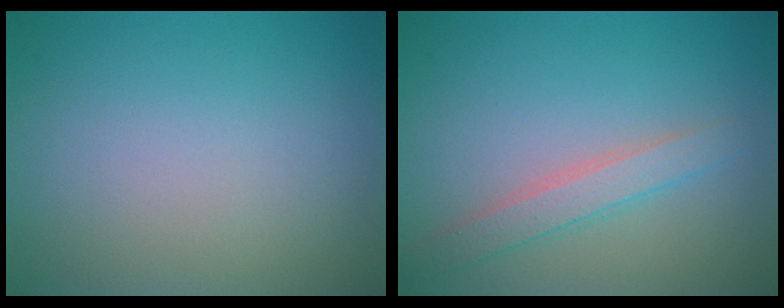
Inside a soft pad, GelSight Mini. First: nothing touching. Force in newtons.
{"total": 2.3, "press": 2.3, "slide": 0.1}